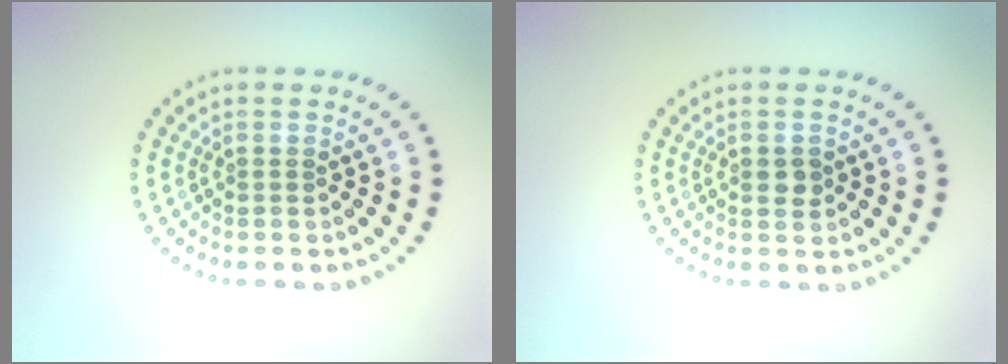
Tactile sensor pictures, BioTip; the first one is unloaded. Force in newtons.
{"total": 1.4, "press": 1.4, "slide": 0.1}